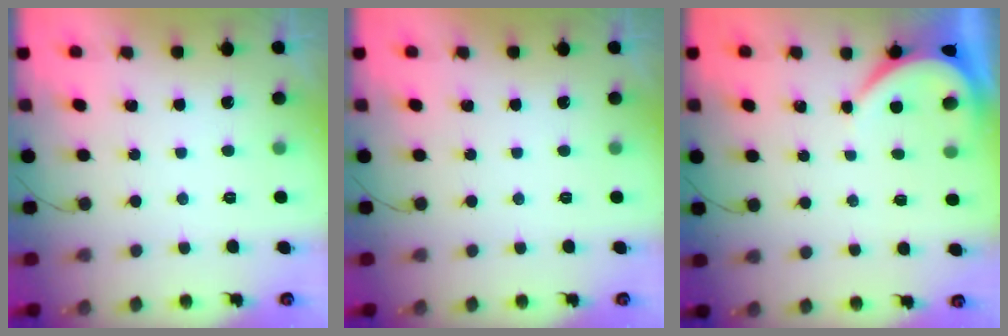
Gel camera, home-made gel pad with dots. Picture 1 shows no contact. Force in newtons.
{"total": 0.0}
{"total": 3.9, "press": 3.9, "slide": 0.6}